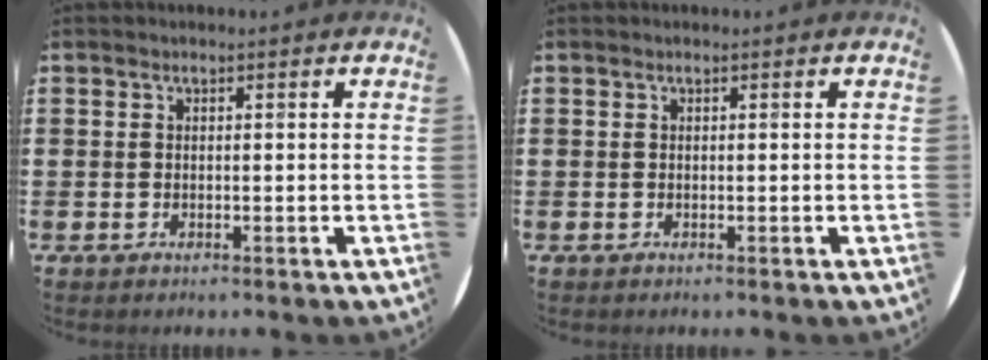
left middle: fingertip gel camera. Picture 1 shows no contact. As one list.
[{"total": 0.0}]